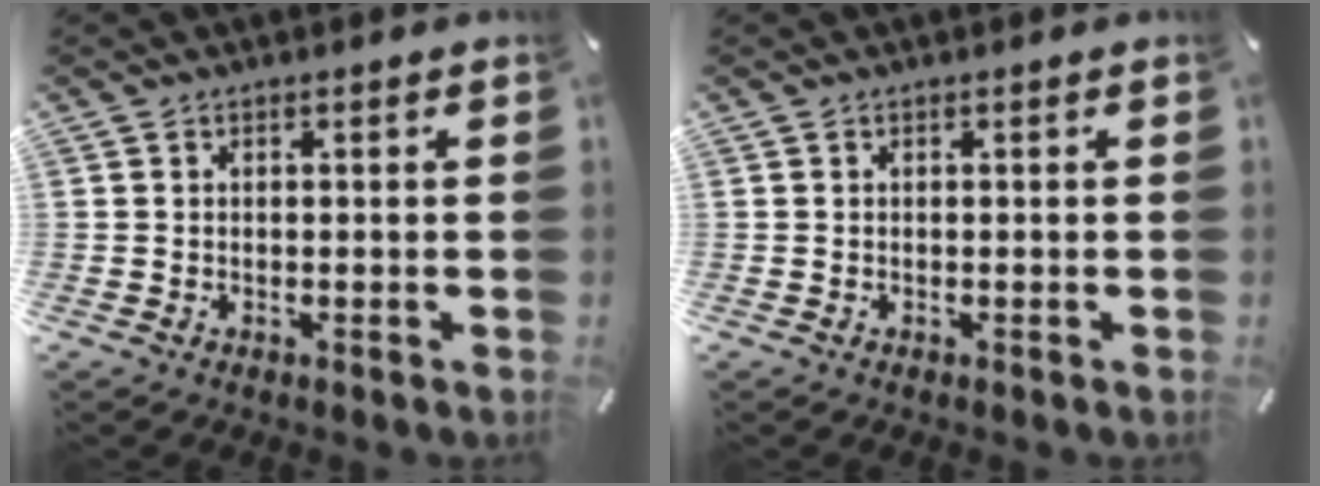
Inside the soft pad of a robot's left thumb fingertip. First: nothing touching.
{"total": 0.0}